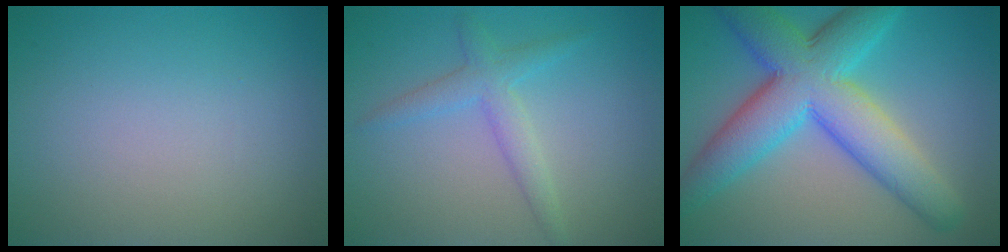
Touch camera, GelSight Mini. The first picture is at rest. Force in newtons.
{"total": 2.6, "press": 2.6, "slide": 0.1}
{"total": 10.2, "press": 10.2, "slide": 0.2}